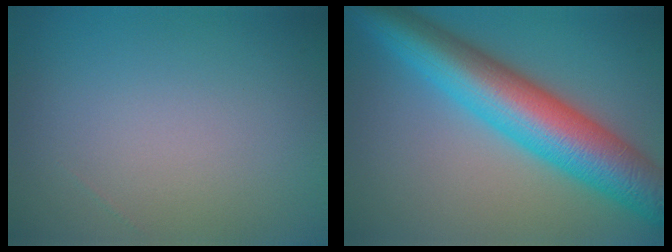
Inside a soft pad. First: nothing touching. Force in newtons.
{"total": 11.2, "press": 11.2, "slide": 0.1}